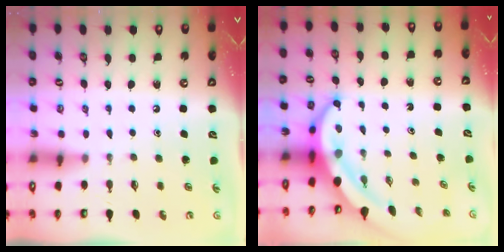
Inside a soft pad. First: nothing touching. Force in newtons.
{"total": 7.5, "press": 7.3, "slide": 1.4}